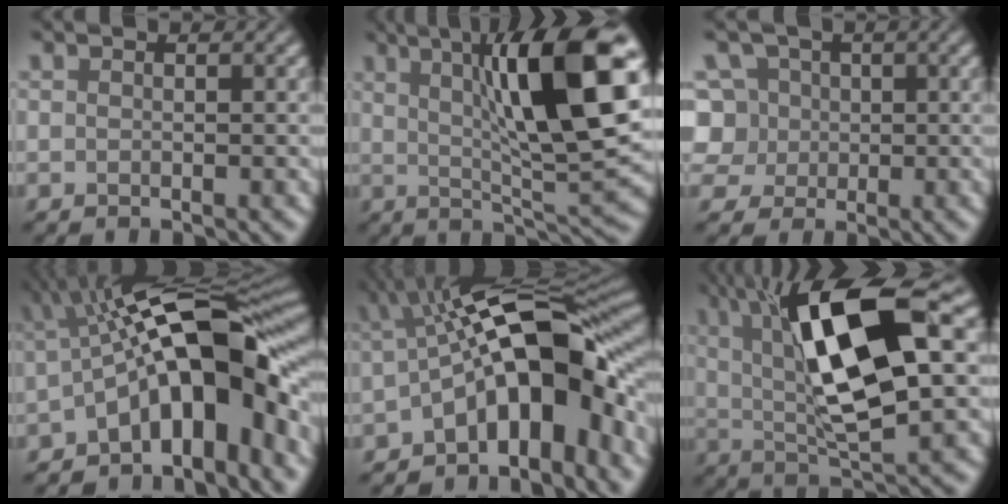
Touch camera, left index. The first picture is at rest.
{"total": 13.5, "force": [3.6, 2.8, 12.7], "torque": [-0.170, 0.002, 0.055]}
{"total": 7.7, "force": [1.7, 6.9, 3.1], "torque": [-0.058, 0.037, 0.000]}
{"total": 11.6, "force": [-2.1, 4.3, 10.6], "torque": [-0.143, 0.018, -0.047]}
{"total": 11.0, "force": [-2.1, 4.4, 9.9], "torque": [-0.132, 0.017, -0.045]}
{"total": 13.1, "force": [3.0, 3.8, 12.2], "torque": [-0.208, 0.005, 0.050]}